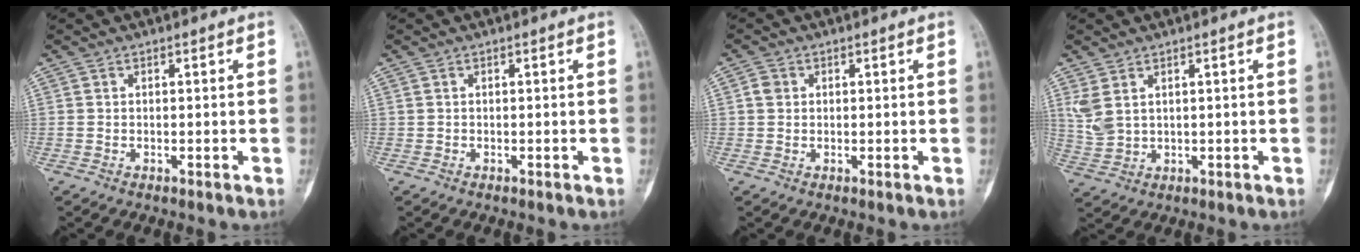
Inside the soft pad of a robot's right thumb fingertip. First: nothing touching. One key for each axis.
{"total": 0.0}
{"total": 1.8, "fx": 0.3, "fy": 1.6, "fz": 0.7, "tx": -0.003, "ty": 0.002, "tz": 0.002}
{"total": 4.6, "fx": 1.8, "fy": 2.8, "fz": 3.1, "tx": -0.071, "ty": -0.004, "tz": 0.050}